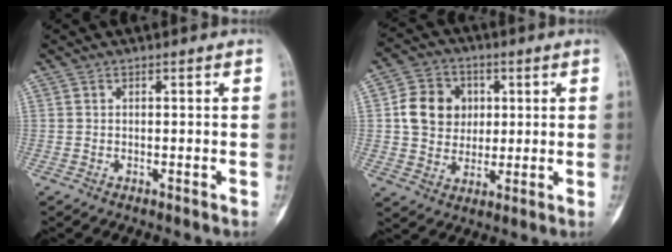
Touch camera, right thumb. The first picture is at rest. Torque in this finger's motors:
{"motor_torque": [0.41, 0.48, 0.22, -0.25, 0.04]}